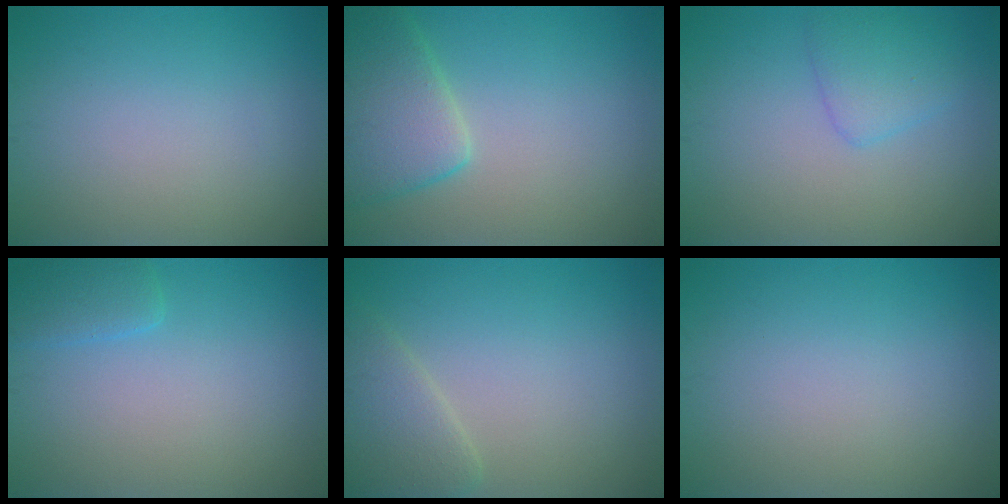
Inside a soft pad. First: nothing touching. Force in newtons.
{"total": 5.3, "press": 5.3, "slide": 0.4}
{"total": 2.5, "press": 2.4, "slide": 0.2}
{"total": 1.9, "press": 1.8, "slide": 0.3}
{"total": 3.1, "press": 3.1, "slide": 0.1}
{"total": 0.0}